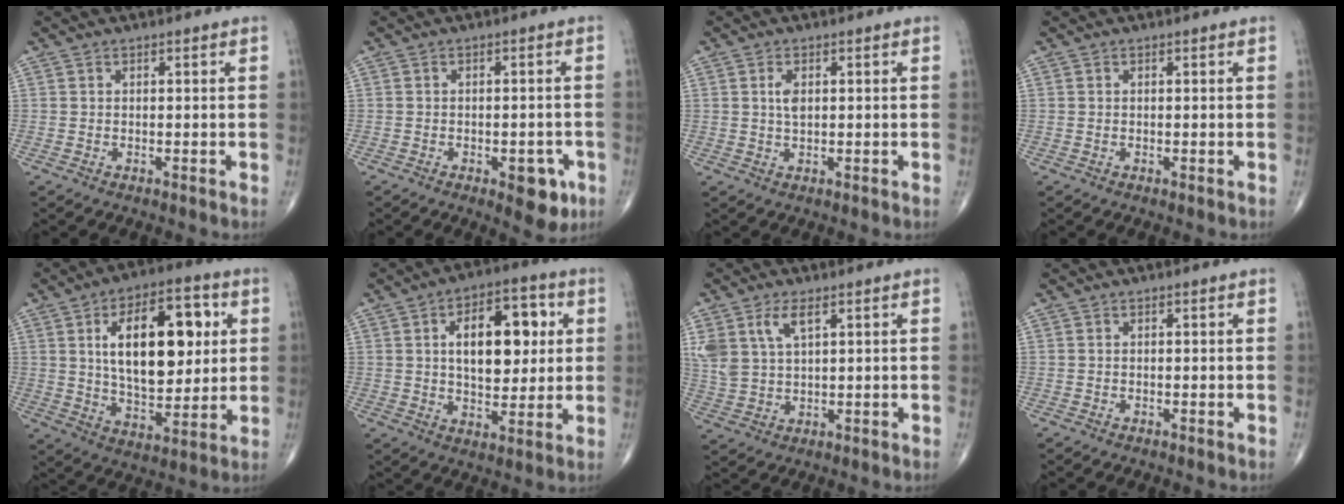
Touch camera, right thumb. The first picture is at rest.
{"total": 6.3, "force": [-2.8, 2.8, 4.8], "torque": [-0.037, 0.006, -0.030]}
{"total": 2.5, "force": [0.6, 1.3, 2.1], "torque": [-0.038, -0.003, 0.012]}
{"total": 0.0}
{"total": 21.0, "force": [4.8, 10.8, 17.4], "torque": [-0.235, -0.008, 0.077]}
{"total": 15.4, "force": [3.3, 8.4, 12.5], "torque": [-0.150, 0.003, 0.051]}
{"total": 7.8, "force": [3.8, 3.9, 5.6], "torque": [-0.121, -0.006, 0.082]}
{"total": 0.0}